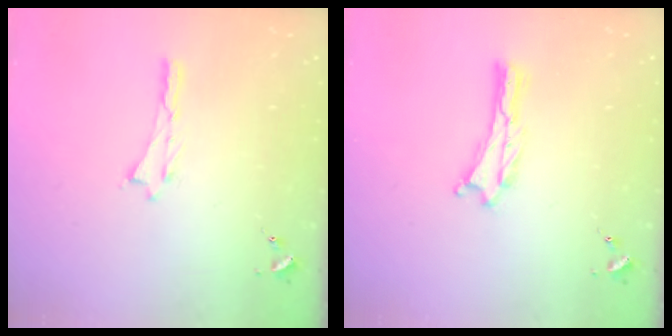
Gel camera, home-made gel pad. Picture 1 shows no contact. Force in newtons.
{"total": 0.0}